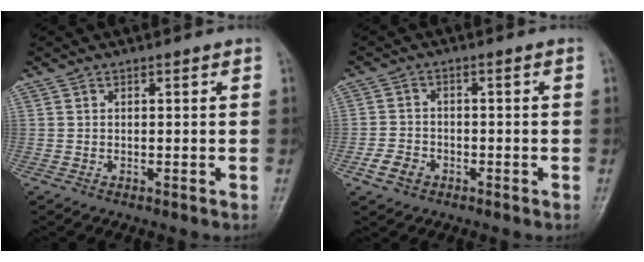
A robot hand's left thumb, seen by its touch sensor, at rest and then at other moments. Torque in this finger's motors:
{"motor_torque": [-0.23, 0.29, -0.29, 0.49, 0.00]}